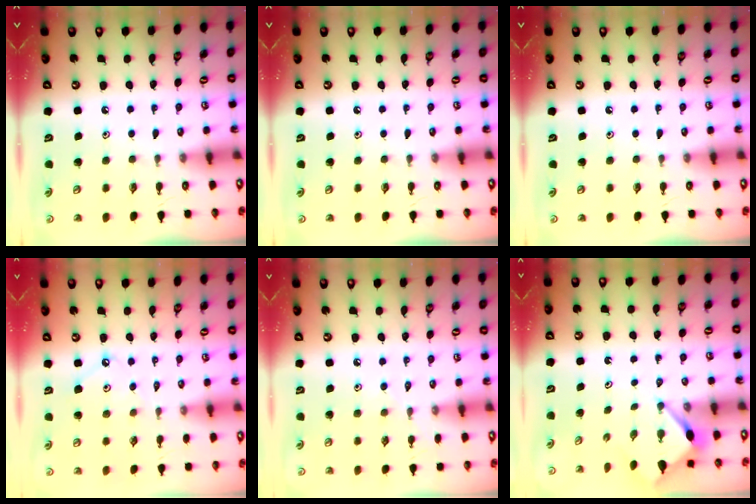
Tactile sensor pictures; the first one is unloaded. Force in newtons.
{"total": 0.0}
{"total": 0.0}
{"total": 3.8, "press": 3.7, "slide": 0.6}
{"total": 6.7, "press": 6.7, "slide": 0.8}
{"total": 3.6, "press": 3.6, "slide": 0.4}